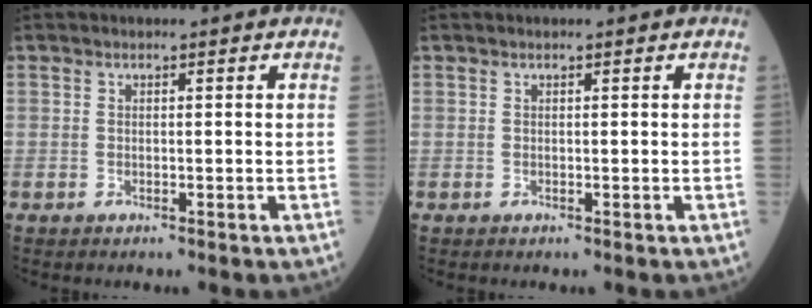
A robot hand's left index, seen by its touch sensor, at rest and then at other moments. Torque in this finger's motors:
{"motor_torque": [-0.09, 0.07, 0.00, 0.00]}